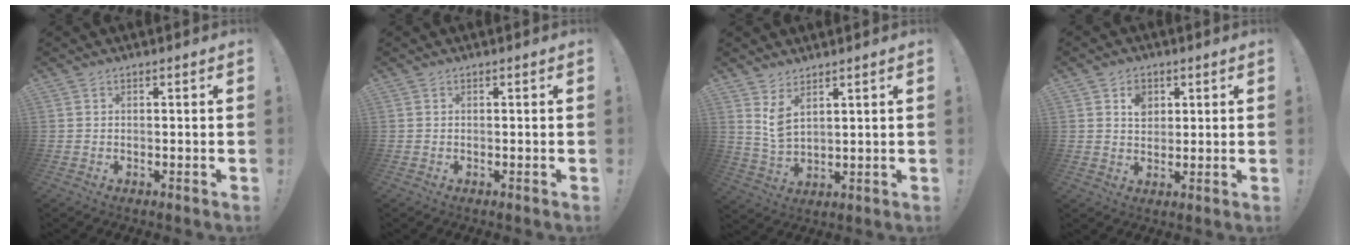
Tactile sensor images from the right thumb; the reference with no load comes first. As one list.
[{"total": 0.0}, {"total": 5.8, "force": [3.9, 2.4, 3.5], "torque": [-0.061, -0.025, 0.074]}, {"total": 5.3, "force": [2.4, 4.2, 2.2], "torque": [-0.016, -0.012, 0.039]}]